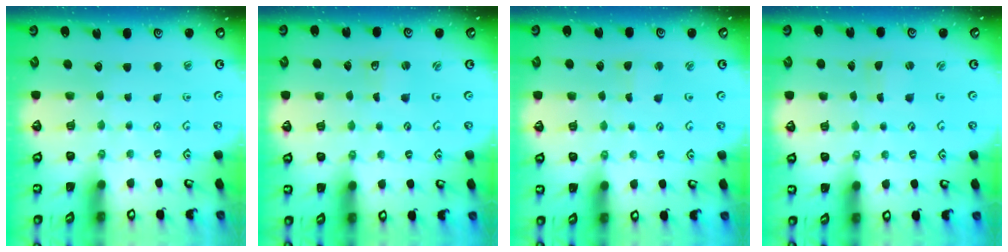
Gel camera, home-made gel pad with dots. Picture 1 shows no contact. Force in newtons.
{"total": 1.4, "press": 1.4, "slide": 0.1}
{"total": 2.0, "press": 2.0, "slide": 0.3}
{"total": 1.0, "press": 1.0, "slide": 0.1}